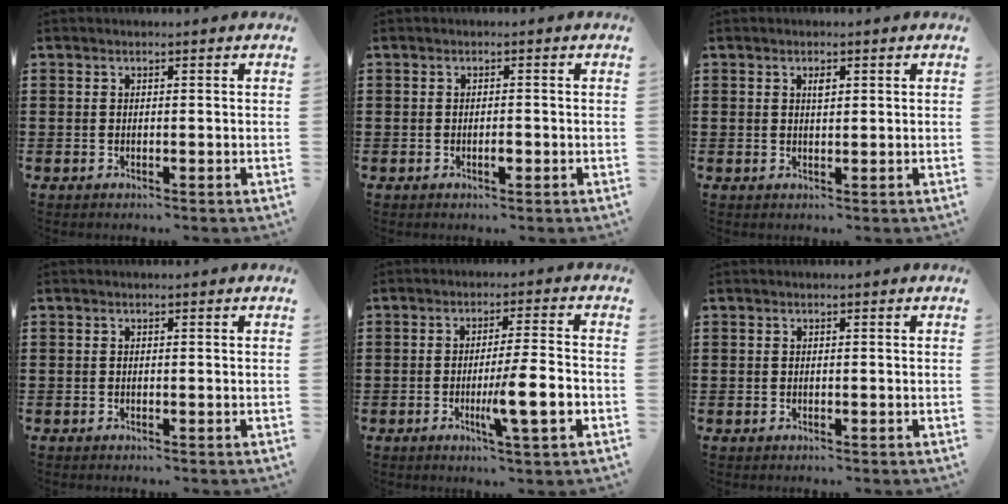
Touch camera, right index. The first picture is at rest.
{"total": 1.4, "force": [-0.6, 0.3, 1.3], "torque": [-0.026, -0.006, -0.009]}
{"total": 1.2, "force": [0.5, 0.5, 1.0], "torque": [-0.021, 0.004, 0.008]}
{"total": 0.0}
{"total": 8.8, "force": [-2.5, 0.8, 8.4], "torque": [-0.141, -0.010, -0.041]}
{"total": 0.0}